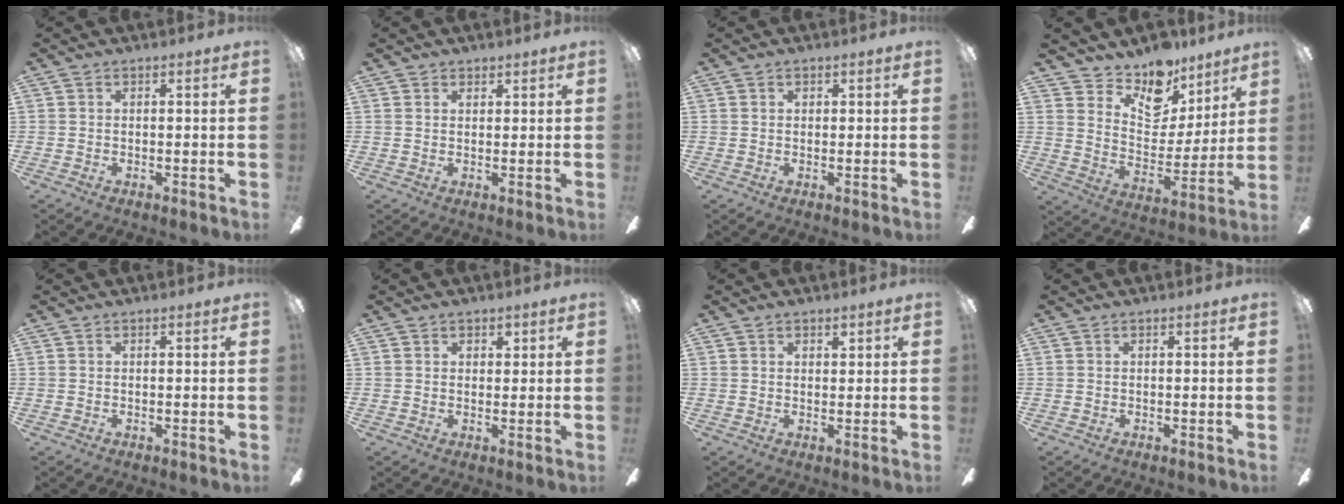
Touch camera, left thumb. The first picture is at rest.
{"total": 1.7, "force": [1.5, 0.9, -0.1], "torque": [0.010, -0.004, 0.028]}
{"total": 0.7, "force": [0.4, 0.5, 0.2], "torque": [-0.004, 0.002, 0.008]}
{"total": 13.4, "force": [11.1, 6.6, 3.6], "torque": [-0.065, -0.092, 0.205]}
{"total": 0.0}
{"total": 1.9, "force": [1.2, 1.3, 0.5], "torque": [0.004, -0.003, 0.018]}
{"total": 1.6, "force": [1.2, 0.9, 0.5], "torque": [-0.004, 0.000, 0.020]}
{"total": 0.0}